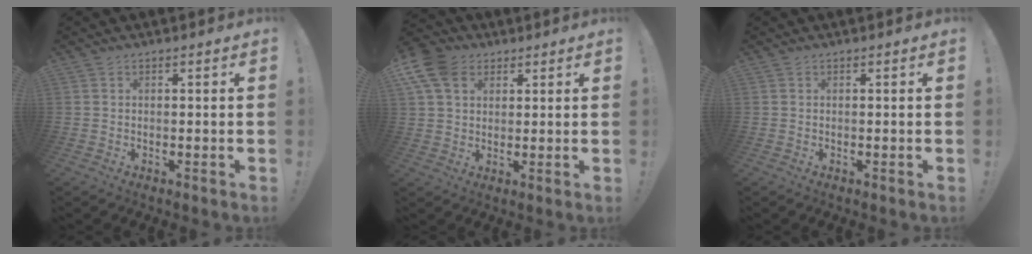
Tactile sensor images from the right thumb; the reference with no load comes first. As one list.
[{"total": 10.6, "force": [4.5, 7.6, 5.8], "torque": [-0.111, -0.013, 0.088]}, {"total": 0.0}]